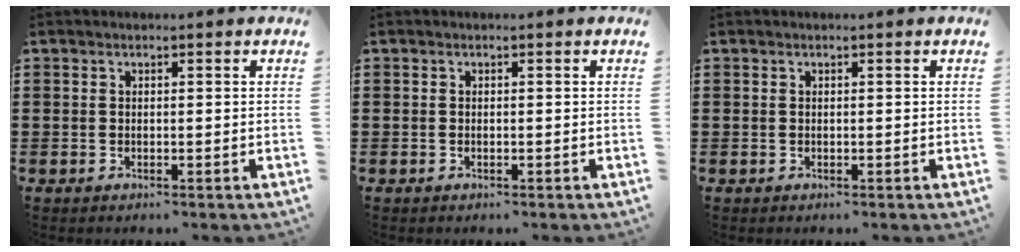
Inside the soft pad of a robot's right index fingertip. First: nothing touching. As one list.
[{"total": 0.0}, {"total": 0.0}]